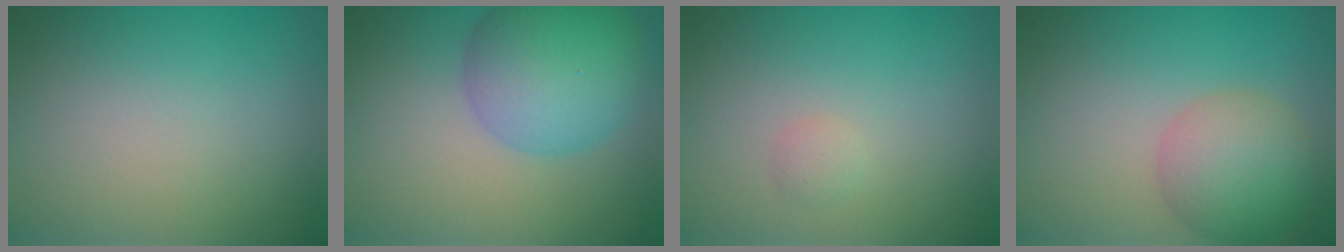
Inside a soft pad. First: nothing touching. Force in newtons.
{"total": 7.5, "press": 7.5, "slide": 0.3}
{"total": 0.8, "press": 0.8, "slide": 0.0}
{"total": 4.9, "press": 4.9, "slide": 0.1}